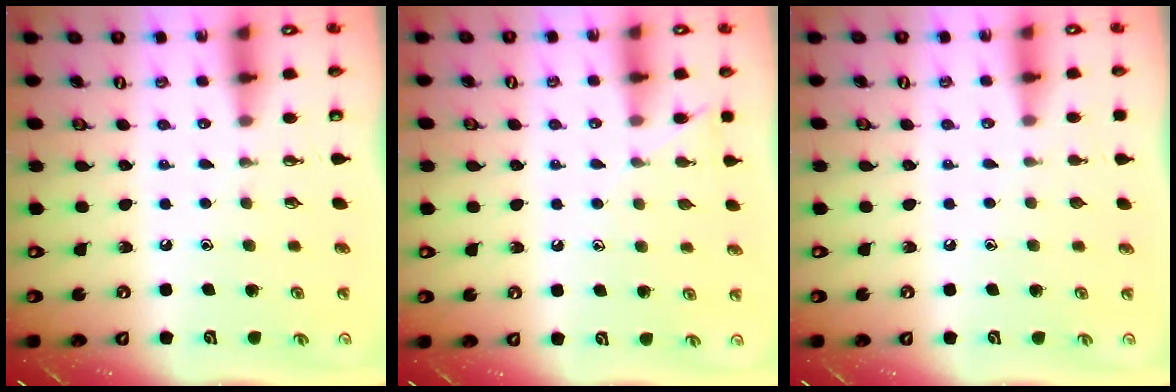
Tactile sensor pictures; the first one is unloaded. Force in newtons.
{"total": 5.5, "press": 5.5, "slide": 0.6}
{"total": 0.5, "press": 0.5, "slide": 0.1}